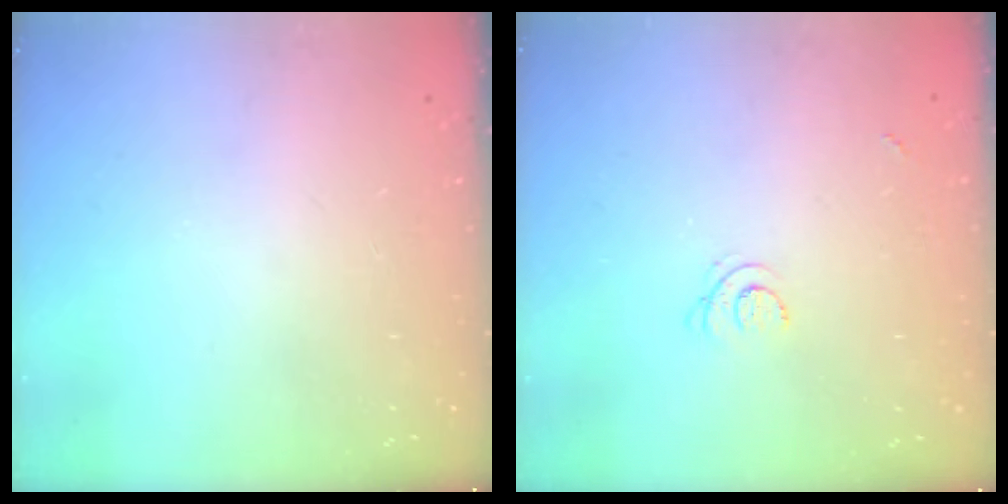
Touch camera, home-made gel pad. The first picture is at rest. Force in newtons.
{"total": 3.3, "press": 3.3, "slide": 0.5}